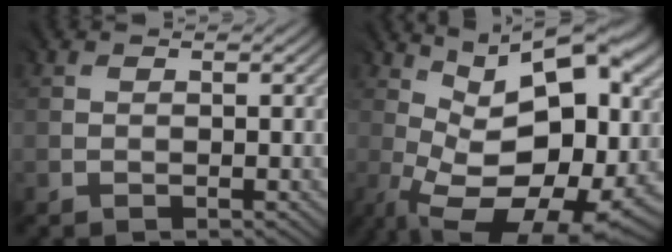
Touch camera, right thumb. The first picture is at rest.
{"total": 17.0, "force": [2.0, 8.7, 14.5], "torque": [-0.218, -0.002, 0.049]}